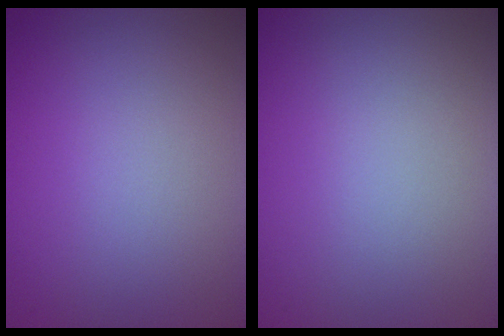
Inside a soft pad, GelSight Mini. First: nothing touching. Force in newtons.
{"total": 0.0}